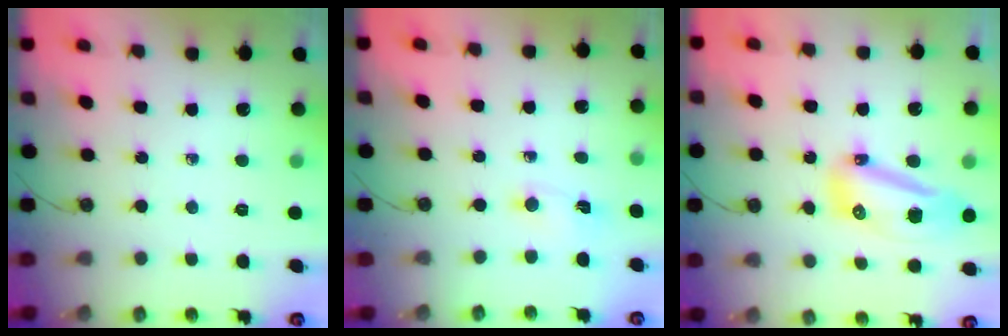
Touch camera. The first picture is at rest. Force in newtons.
{"total": 1.1, "press": 1.0, "slide": 0.5}
{"total": 16.5, "press": 15.0, "slide": 6.8}